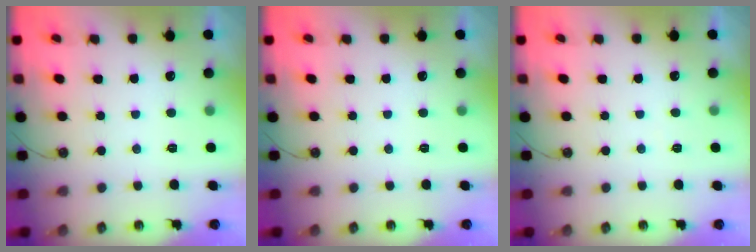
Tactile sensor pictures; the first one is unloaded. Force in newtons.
{"total": 0.0}
{"total": 2.7, "press": 2.7, "slide": 0.5}